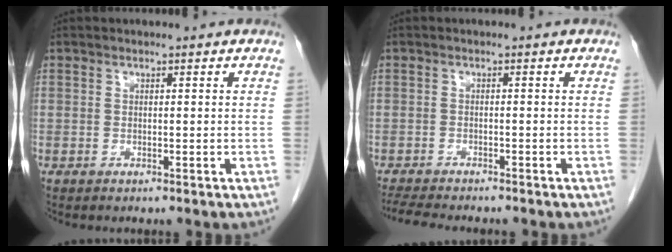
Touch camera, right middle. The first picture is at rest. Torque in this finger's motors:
{"motor_torque": [0.06, -0.05, 0.02, 0.01]}